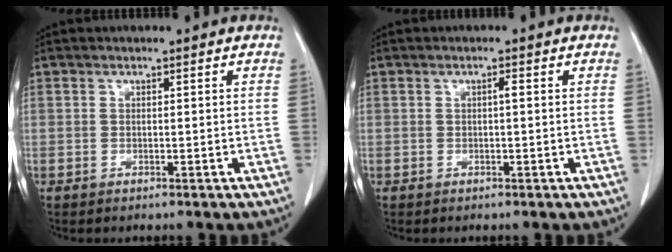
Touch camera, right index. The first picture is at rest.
{"total": 0.7, "force": [0.0, 0.1, 0.7], "torque": [-0.013, 0.002, 0.001]}